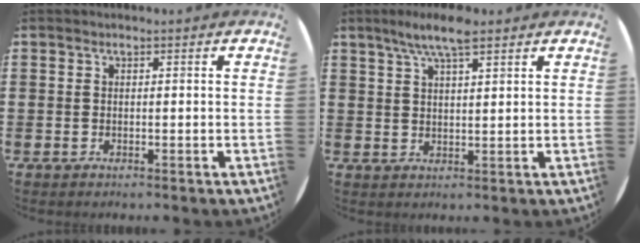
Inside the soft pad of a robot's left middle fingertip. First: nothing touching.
{"total": 5.7, "force": [4.2, 1.0, 3.7], "torque": [-0.072, -0.002, 0.071]}